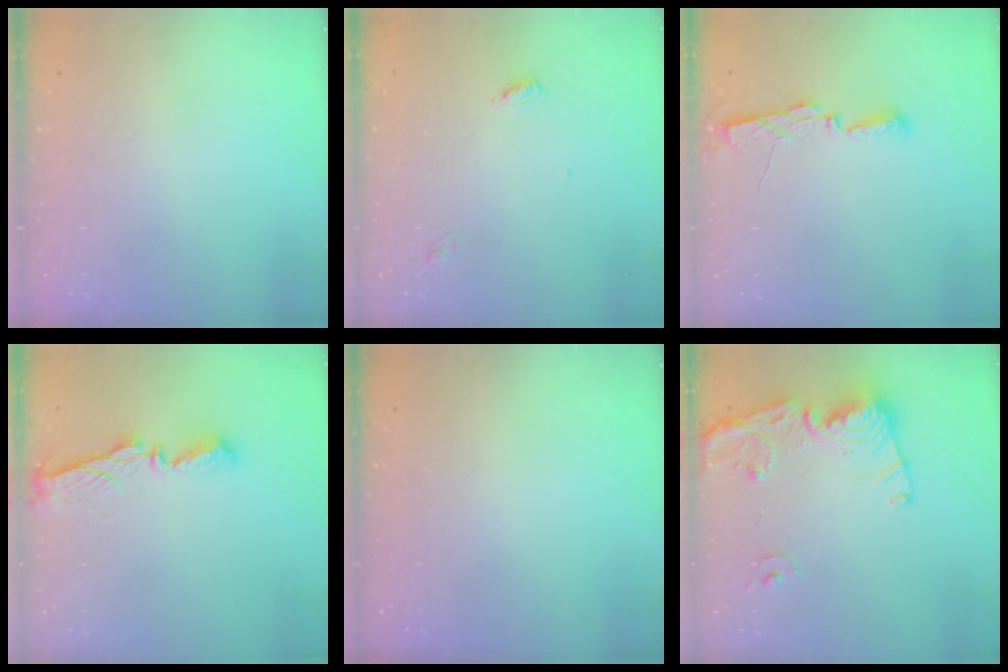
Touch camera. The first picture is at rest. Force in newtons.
{"total": 3.6, "press": 3.6, "slide": 0.3}
{"total": 5.5, "press": 5.5, "slide": 0.6}
{"total": 6.9, "press": 6.9, "slide": 0.6}
{"total": 0.0}
{"total": 16.3, "press": 16.2, "slide": 1.5}